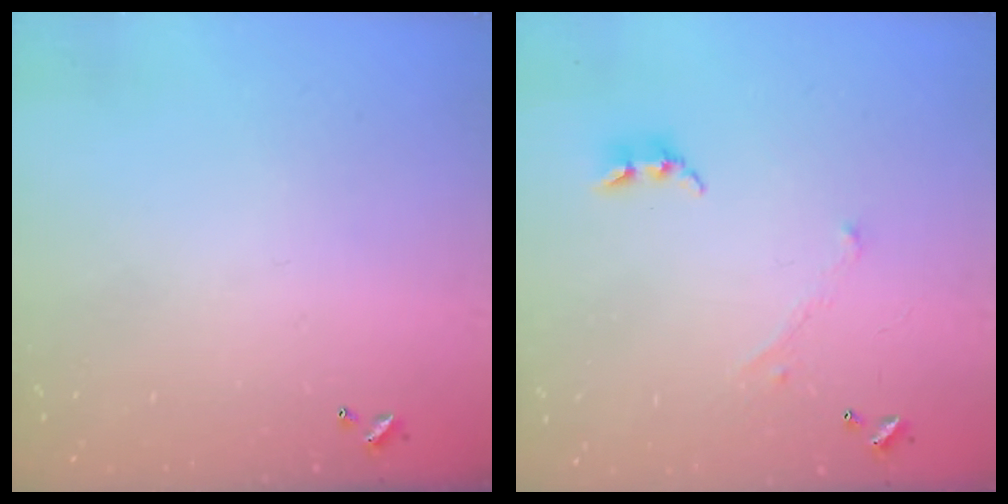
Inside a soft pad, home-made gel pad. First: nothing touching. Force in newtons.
{"total": 1.0, "press": 0.9, "slide": 0.4}